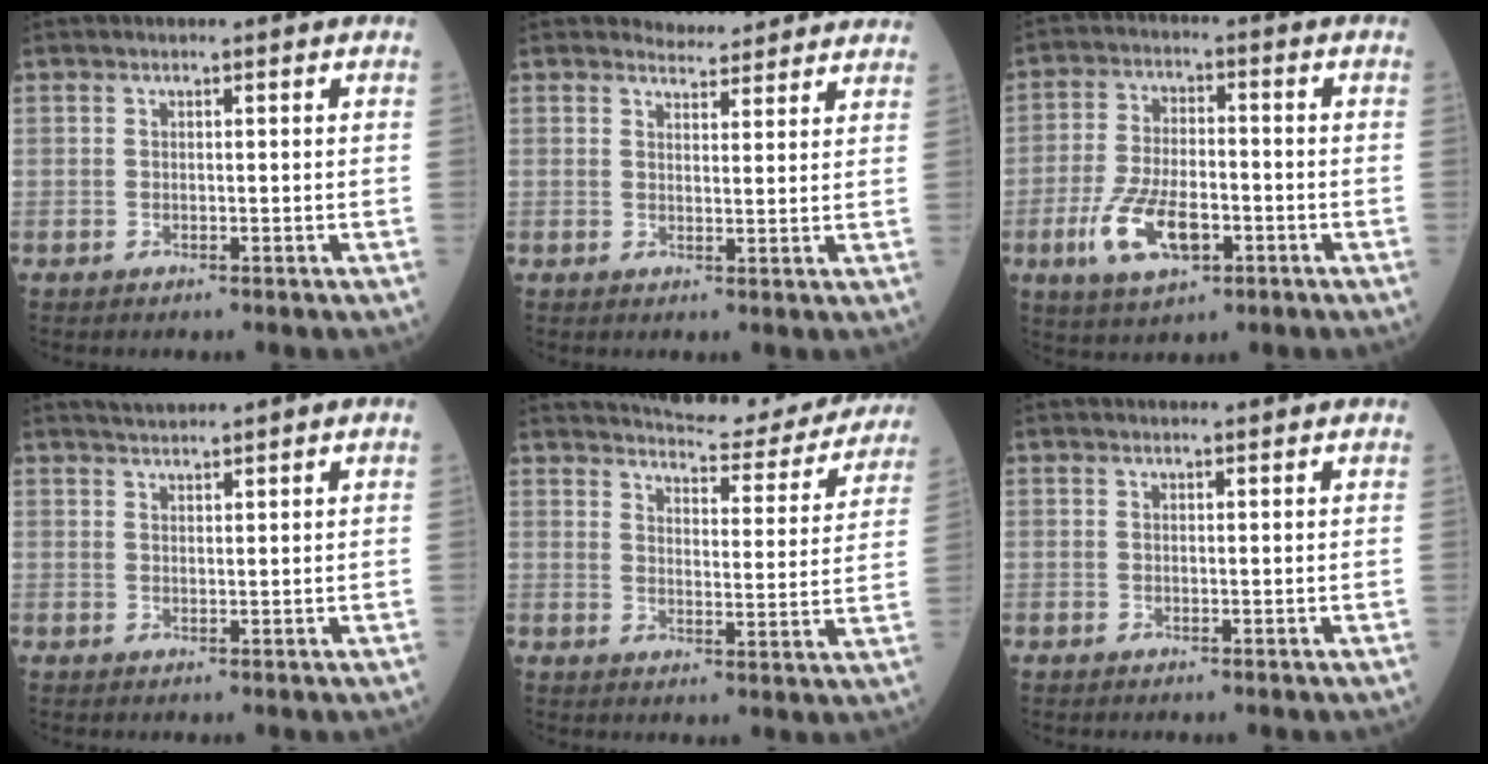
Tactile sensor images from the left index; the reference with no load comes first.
{"total": 5.2, "force": [5.0, 1.2, 0.1], "torque": [-0.001, 0.008, 0.054]}
{"total": 10.2, "force": [-4.1, 4.4, 8.2], "torque": [-0.174, -0.004, -0.071]}
{"total": 2.4, "force": [2.3, -0.5, 0.5], "torque": [-0.012, 0.010, 0.046]}
{"total": 20.8, "force": [19.4, 4.3, 6.3], "torque": [-0.076, -0.032, 0.230]}
{"total": 1.9, "force": [1.8, 0.3, 0.5], "torque": [-0.007, 0.011, 0.022]}